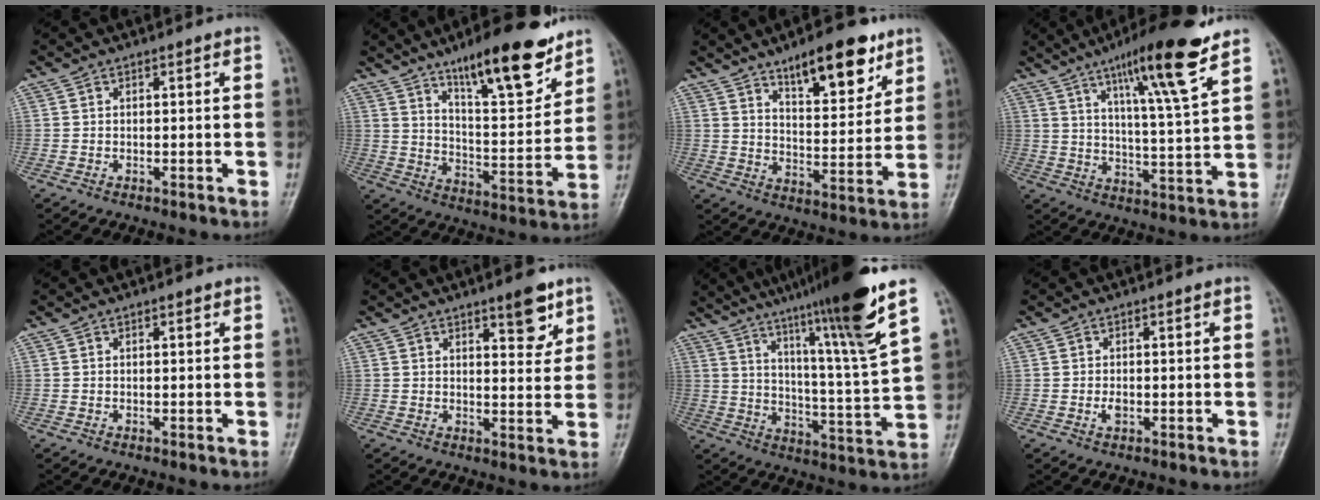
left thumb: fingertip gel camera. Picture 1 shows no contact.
{"total": 18.1, "force": [12.6, 4.6, 12.2], "torque": [-0.154, -0.077, 0.206]}
{"total": 14.1, "force": [9.1, 5.0, 9.6], "torque": [-0.108, -0.053, 0.142]}
{"total": 16.0, "force": [10.0, 1.5, 12.4], "torque": [-0.191, -0.052, 0.160]}
{"total": 0.8, "force": [0.5, 0.3, 0.5], "torque": [-0.007, -0.001, 0.006]}
{"total": 6.5, "force": [4.1, 2.2, 4.5], "torque": [-0.043, -0.025, 0.053]}
{"total": 21.0, "force": [14.3, 0.1, 15.3], "torque": [-0.223, -0.072, 0.219]}
{"total": 1.5, "force": [-0.2, 0.9, 1.2], "torque": [-0.021, -0.002, -0.005]}